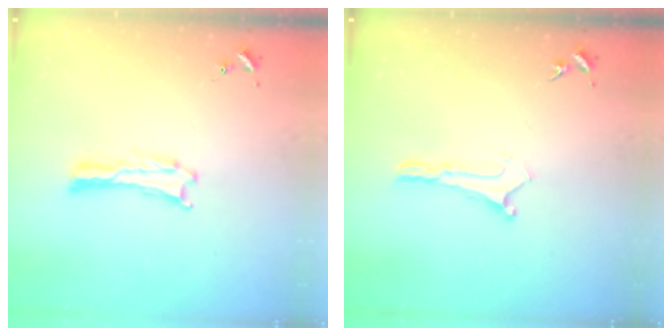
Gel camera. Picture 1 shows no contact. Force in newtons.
{"total": 0.0}